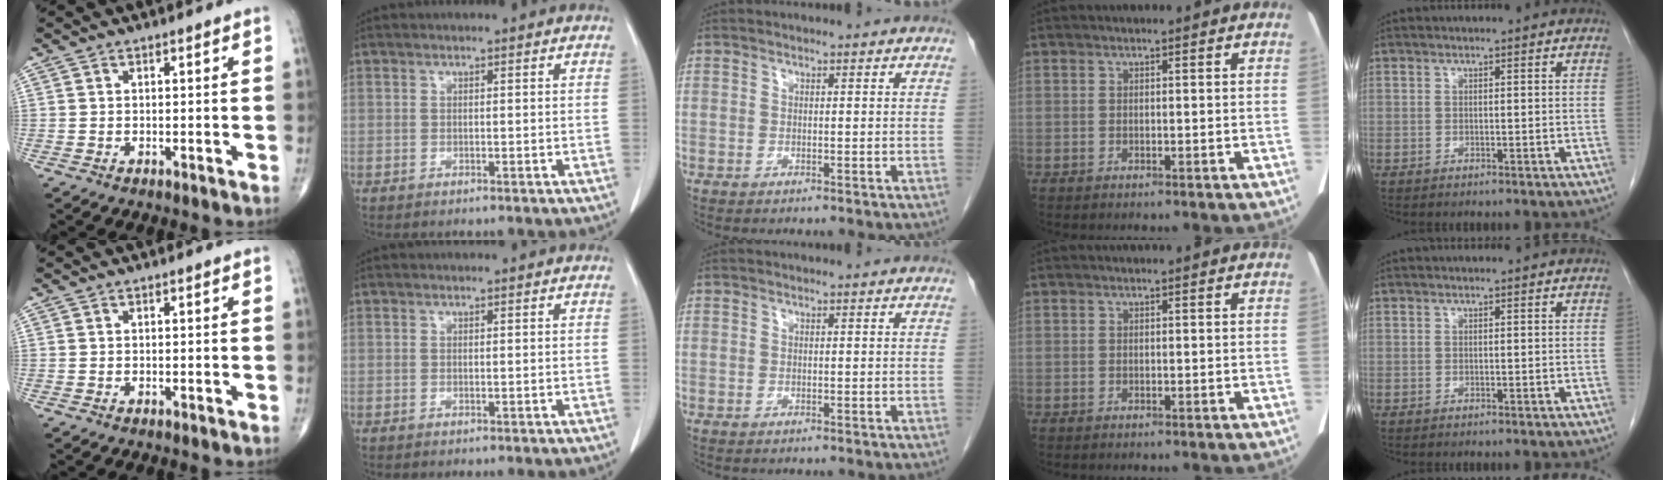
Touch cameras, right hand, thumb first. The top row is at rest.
{}